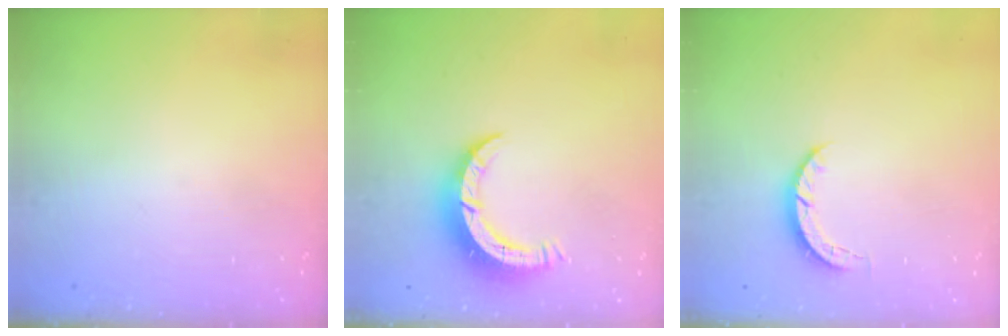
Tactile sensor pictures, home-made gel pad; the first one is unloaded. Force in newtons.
{"total": 7.7, "press": 7.7, "slide": 0.4}
{"total": 3.1, "press": 3.0, "slide": 0.4}